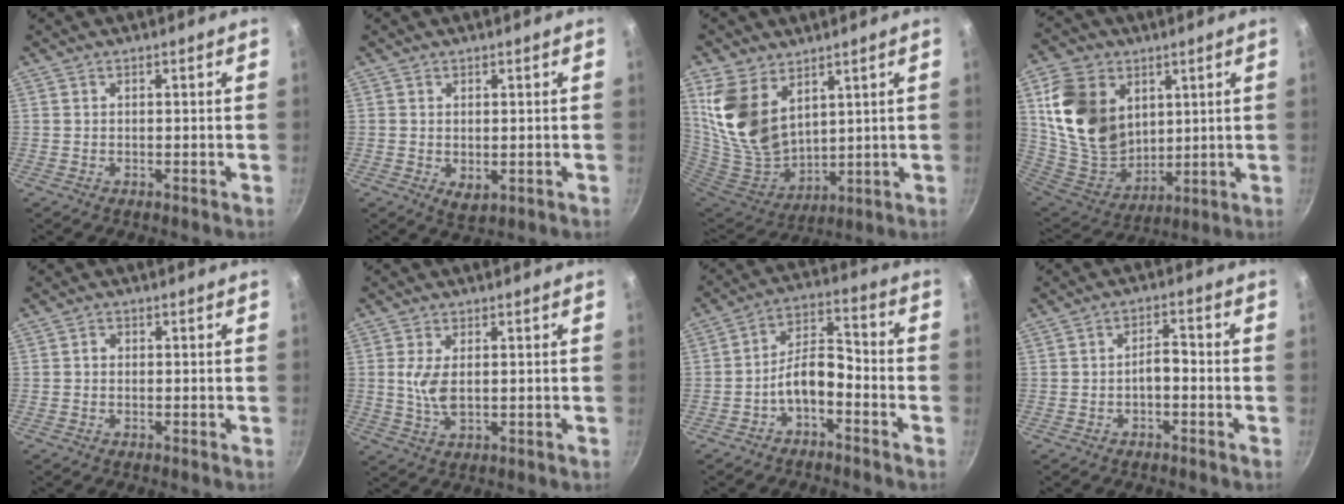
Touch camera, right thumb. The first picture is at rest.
{"total": 2.9, "force": [0.1, 1.9, 2.2], "torque": [-0.033, -0.011, 0.005]}
{"total": 16.0, "force": [7.7, 10.0, 9.9], "torque": [-0.188, -0.057, 0.168]}
{"total": 19.0, "force": [6.4, 14.1, 11.0], "torque": [-0.182, -0.033, 0.137]}
{"total": 1.0, "force": [0.0, 0.9, 0.5], "torque": [-0.008, 0.006, -0.003]}
{"total": 5.1, "force": [0.6, 2.4, 4.5], "torque": [-0.089, -0.005, 0.015]}
{"total": 7.8, "force": [-3.9, 3.7, 5.6], "torque": [-0.091, 0.056, -0.074]}
{"total": 3.3, "force": [-1.3, 1.6, 2.7], "torque": [-0.032, 0.022, -0.022]}